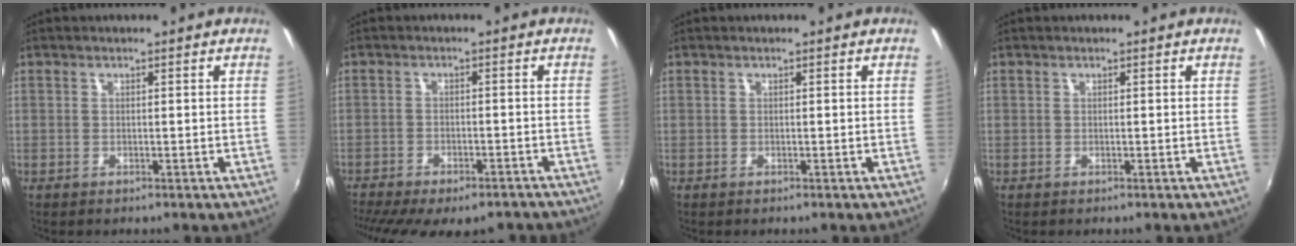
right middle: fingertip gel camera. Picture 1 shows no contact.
{"total": 15.8, "force": [-12.9, 5.1, 7.6], "torque": [-0.162, -0.042, -0.174]}
{"total": 0.0}
{"total": 0.0}